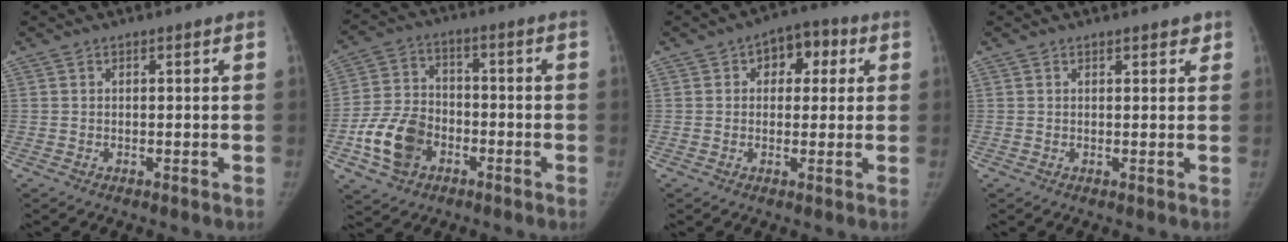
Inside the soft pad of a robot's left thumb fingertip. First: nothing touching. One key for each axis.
{"total": 11.5, "fx": -4.6, "fy": 8.4, "fz": 6.4, "tx": -0.107, "ty": 0.023, "tz": -0.085}
{"total": 7.5, "fx": 2.3, "fy": 5.2, "fz": 4.9, "tx": -0.020, "ty": 0.009, "tz": 0.020}
{"total": 0.7, "fx": 0.5, "fy": 0.3, "fz": 0.3, "tx": -0.002, "ty": -0.002, "tz": 0.005}